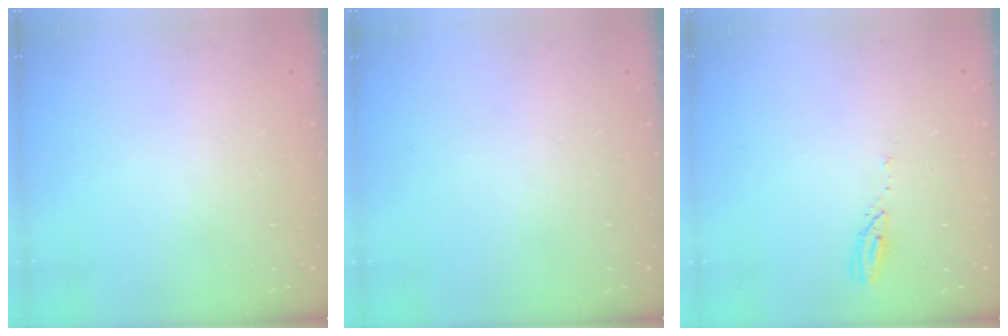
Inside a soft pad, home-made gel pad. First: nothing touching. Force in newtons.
{"total": 0.0}
{"total": 3.0, "press": 2.9, "slide": 0.3}